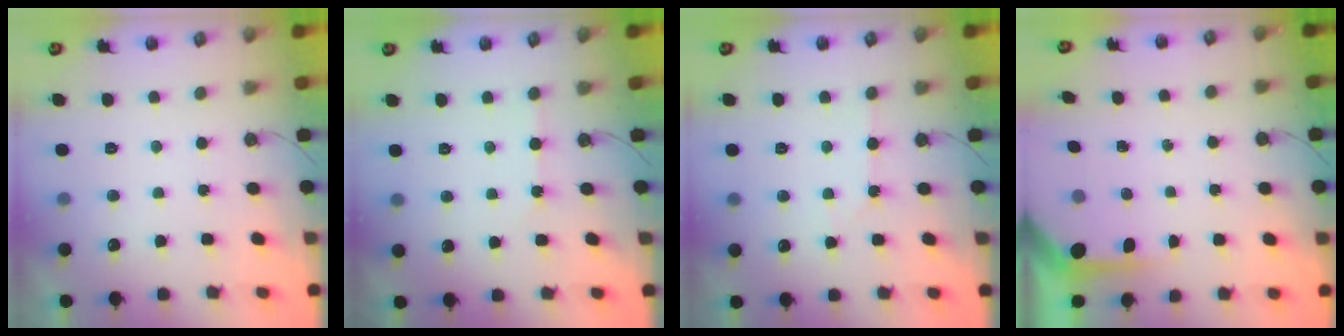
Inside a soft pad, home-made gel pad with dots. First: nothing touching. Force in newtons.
{"total": 2.1, "press": 2.0, "slide": 0.4}
{"total": 3.9, "press": 3.8, "slide": 0.7}
{"total": 3.9, "press": 3.9, "slide": 0.4}